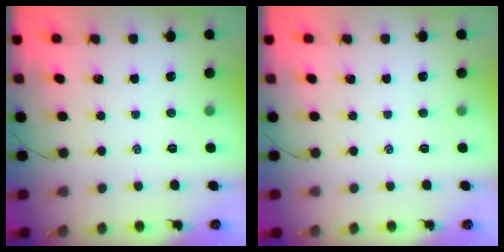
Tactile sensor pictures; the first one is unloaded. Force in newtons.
{"total": 0.0}